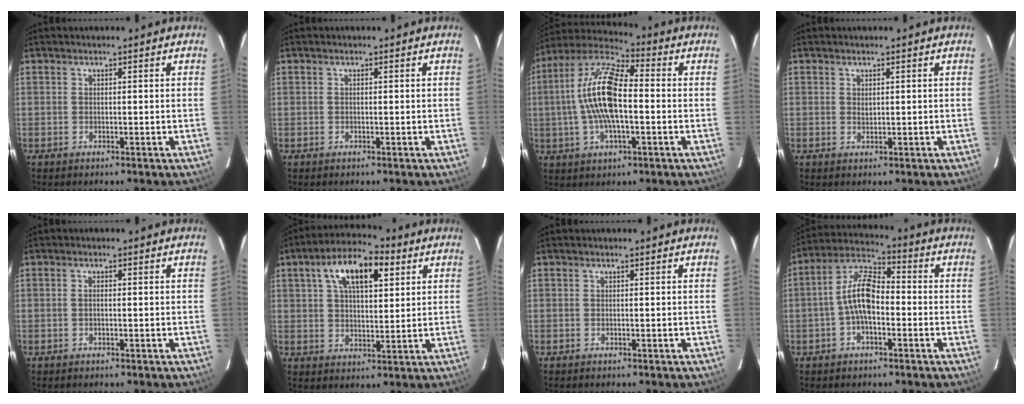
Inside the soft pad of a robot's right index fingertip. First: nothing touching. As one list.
[{"total": 0.0}, {"total": 15.1, "force": [-0.6, 5.9, 14.0], "torque": [-0.274, 0.014, -0.020]}, {"total": 0.9, "force": [0.5, 0.6, 0.5], "torque": [-0.007, 0.002, 0.010]}, {"total": 0.9, "force": [0.0, 0.4, 0.8], "torque": [-0.016, 0.002, -0.002]}, {"total": 12.7, "force": [5.6, 5.7, 9.9], "torque": [-0.170, 0.032, 0.092]}, {"total": 0.0}, {"total": 9.4, "force": [-1.7, 4.5, 8.1], "torque": [-0.171, 0.023, -0.036]}]